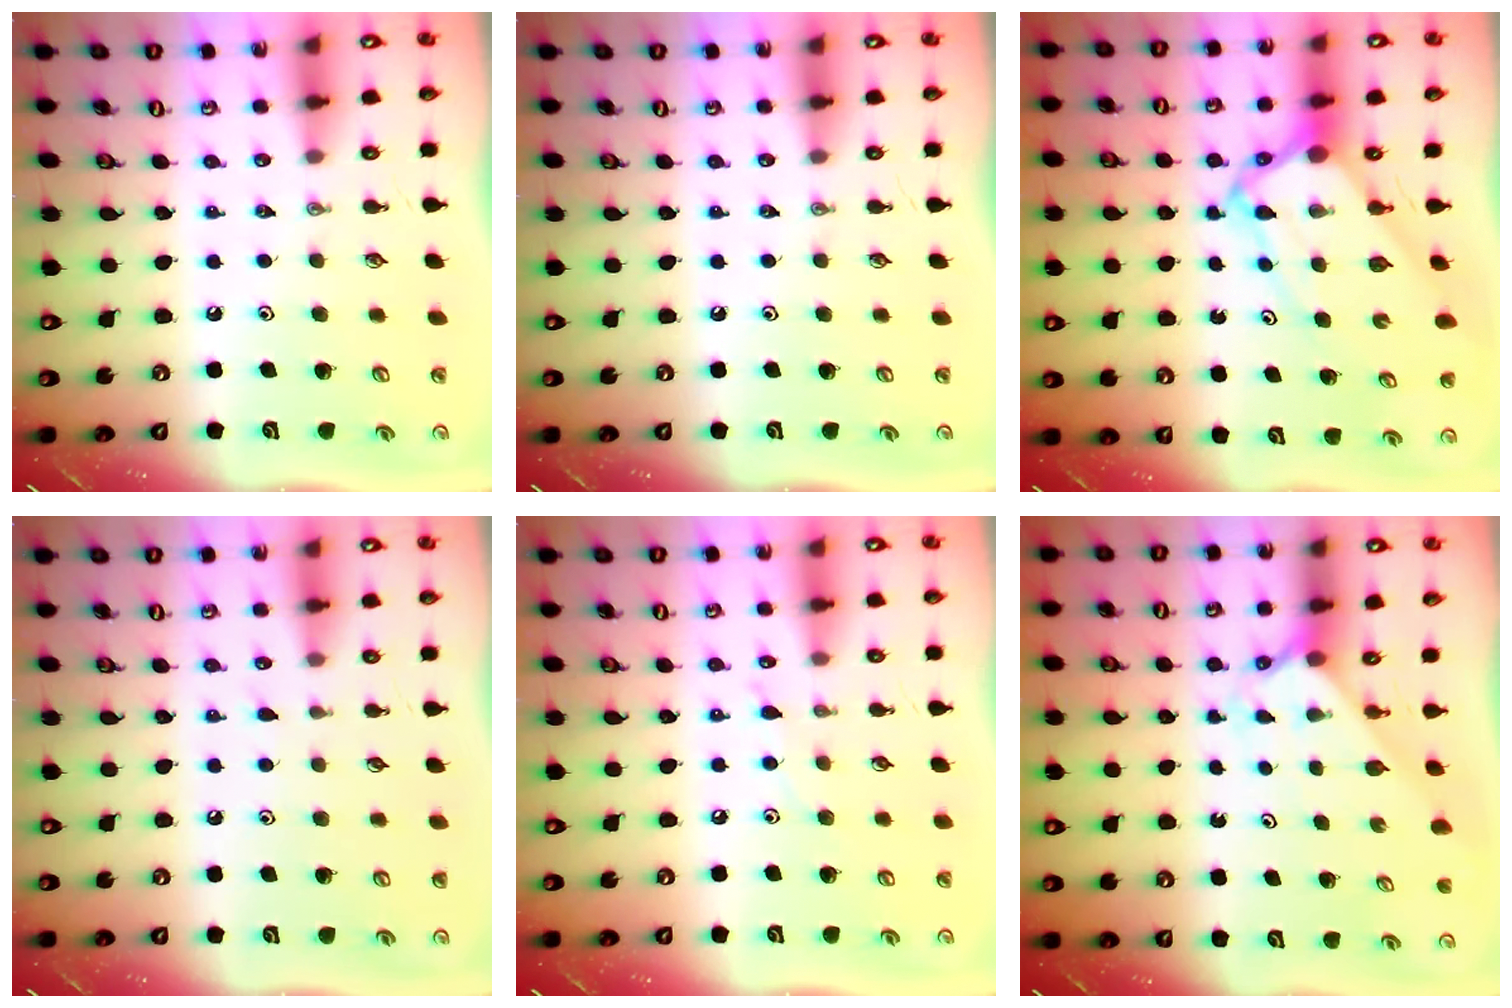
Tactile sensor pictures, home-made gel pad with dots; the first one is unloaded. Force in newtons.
{"total": 0.0}
{"total": 7.1, "press": 7.1, "slide": 1.0}
{"total": 4.7, "press": 4.6, "slide": 0.4}
{"total": 5.2, "press": 5.1, "slide": 0.6}
{"total": 2.1, "press": 2.1, "slide": 0.2}